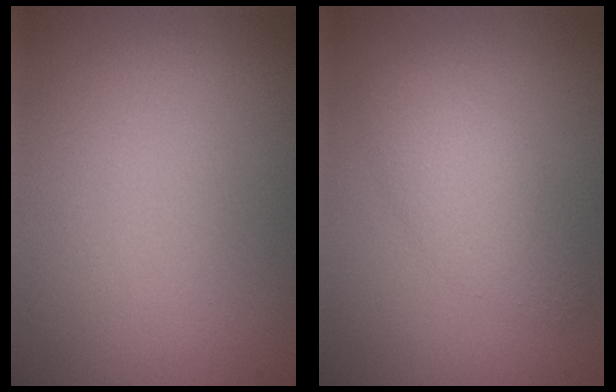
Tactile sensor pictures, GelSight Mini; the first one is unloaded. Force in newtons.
{"total": 2.8, "press": 2.8, "slide": 0.2}